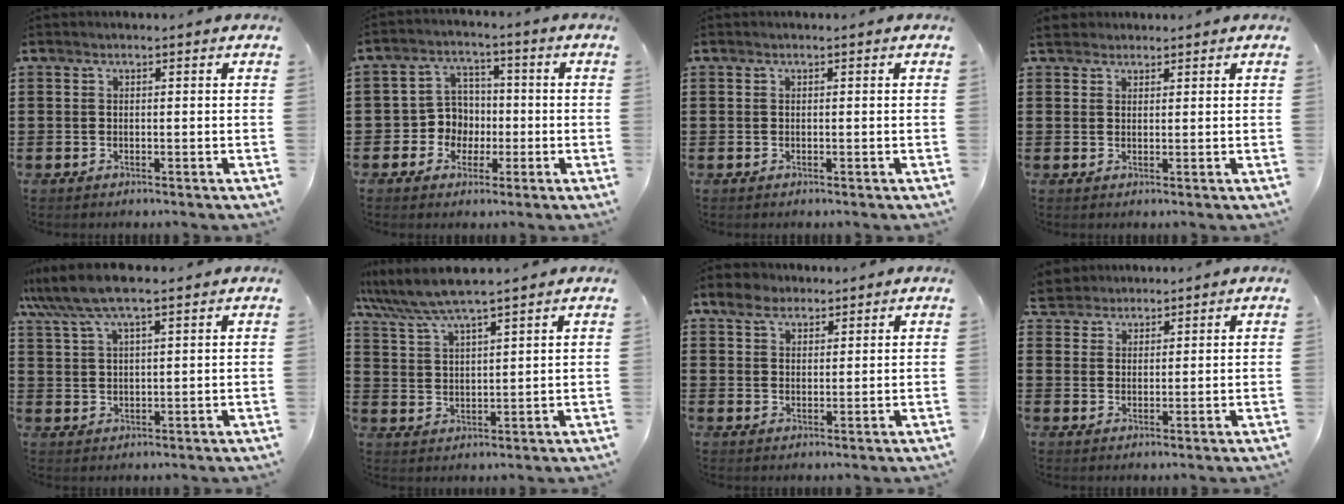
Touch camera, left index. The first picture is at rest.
{"total": 5.8, "force": [-1.2, 5.5, 1.4], "torque": [-0.053, 0.014, -0.026]}
{"total": 0.0}
{"total": 2.2, "force": [1.9, 1.0, 0.3], "torque": [-0.012, 0.007, 0.038]}
{"total": 6.9, "force": [5.4, 1.2, 4.1], "torque": [-0.094, -0.008, 0.099]}
{"total": 5.9, "force": [5.3, 0.0, 2.7], "torque": [-0.072, -0.022, 0.092]}
{"total": 4.1, "force": [2.9, 2.4, 1.5], "torque": [-0.034, 0.008, 0.053]}
{"total": 2.9, "force": [2.6, 1.2, -0.4], "torque": [-0.006, 0.001, 0.051]}